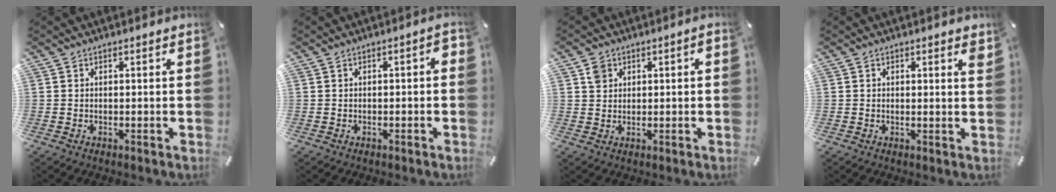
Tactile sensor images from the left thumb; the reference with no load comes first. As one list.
[{"total": 2.2, "force": [-1.0, 1.0, 1.7], "torque": [-0.029, 0.008, -0.019]}, {"total": 2.9, "force": [0.9, 2.5, 1.0], "torque": [-0.007, -0.001, 0.011]}, {"total": 1.3, "force": [0.6, 0.4, 1.1], "torque": [-0.008, -0.005, 0.006]}]